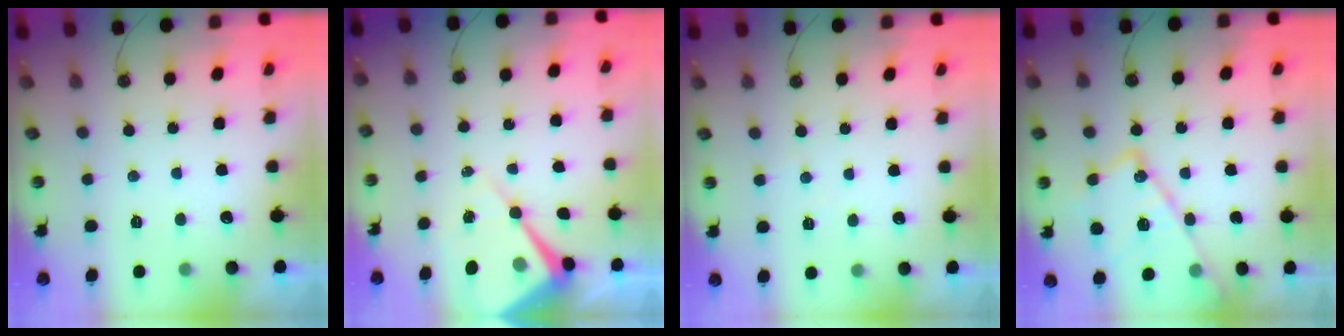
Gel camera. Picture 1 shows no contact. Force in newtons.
{"total": 11.7, "press": 11.6, "slide": 1.0}
{"total": 2.2, "press": 2.2, "slide": 0.4}
{"total": 16.6, "press": 16.6, "slide": 0.8}